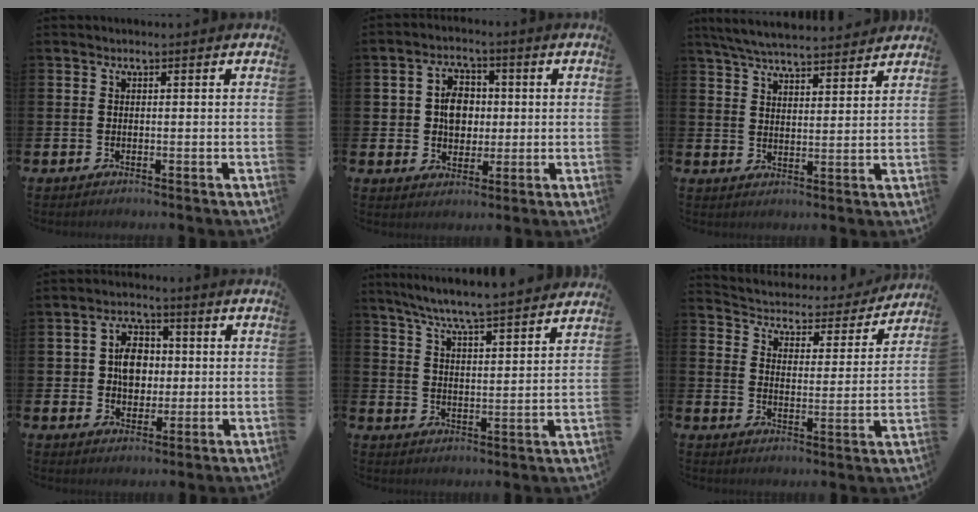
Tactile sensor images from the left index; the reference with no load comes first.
{"total": 5.4, "force": [0.9, 4.3, 3.2], "torque": [-0.059, 0.011, 0.008]}
{"total": 6.3, "force": [6.1, 0.6, 1.4], "torque": [-0.050, -0.030, 0.111]}
{"total": 5.7, "force": [0.8, 4.5, 3.5], "torque": [-0.064, 0.011, 0.007]}
{"total": 7.3, "force": [7.0, -0.3, 2.0], "torque": [-0.069, -0.045, 0.124]}
{"total": 3.9, "force": [3.6, 1.3, 0.4], "torque": [-0.036, -0.033, 0.054]}